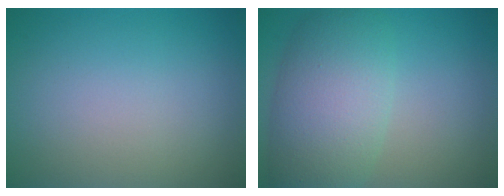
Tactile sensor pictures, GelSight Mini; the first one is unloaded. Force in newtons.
{"total": 7.6, "press": 7.6, "slide": 0.1}